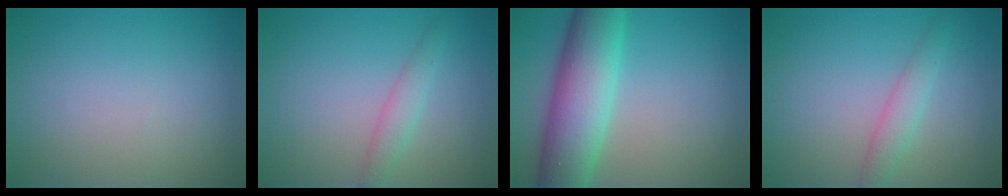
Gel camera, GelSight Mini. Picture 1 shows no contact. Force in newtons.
{"total": 1.8, "press": 1.8, "slide": 0.1}
{"total": 8.9, "press": 8.9, "slide": 0.2}
{"total": 2.1, "press": 2.1, "slide": 0.1}